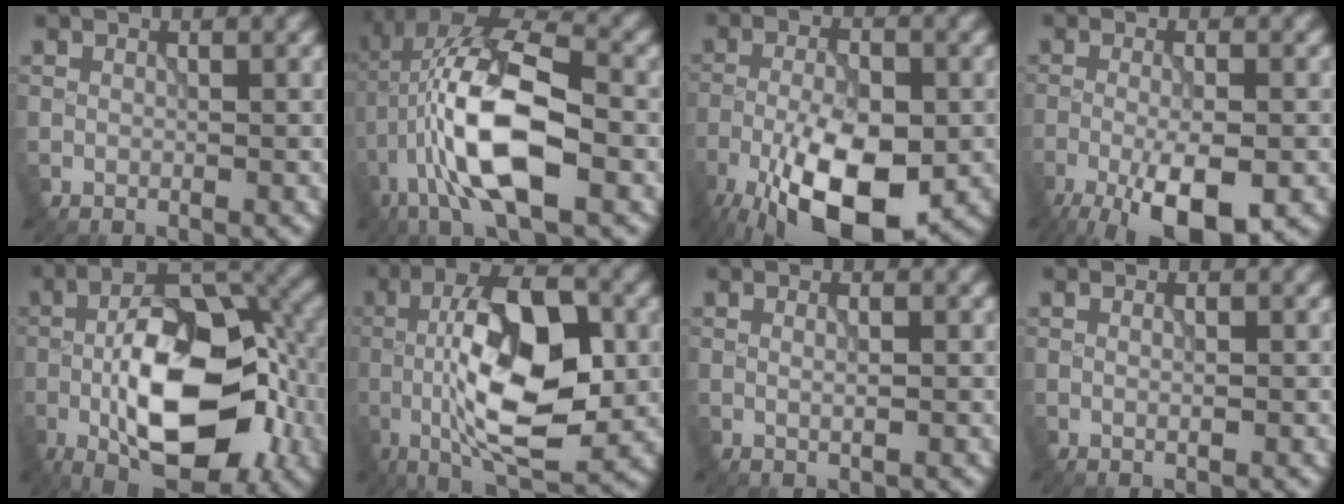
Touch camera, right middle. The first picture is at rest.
{"total": 12.2, "force": [-2.5, 4.8, 10.9], "torque": [-0.210, 0.015, -0.054]}
{"total": 12.0, "force": [-5.8, 4.8, 9.3], "torque": [-0.175, -0.017, -0.102]}
{"total": 8.0, "force": [-4.1, 2.3, 6.5], "torque": [-0.117, -0.011, -0.066]}
{"total": 14.0, "force": [-3.2, 6.8, 11.8], "torque": [-0.189, -0.008, -0.062]}
{"total": 11.7, "force": [-1.2, 4.6, 10.7], "torque": [-0.188, 0.006, -0.024]}
{"total": 0.9, "force": [0.0, 0.1, 0.9], "torque": [-0.016, 0.000, 0.000]}
{"total": 0.6, "force": [-0.1, 0.1, 0.6], "torque": [-0.012, -0.001, 0.000]}